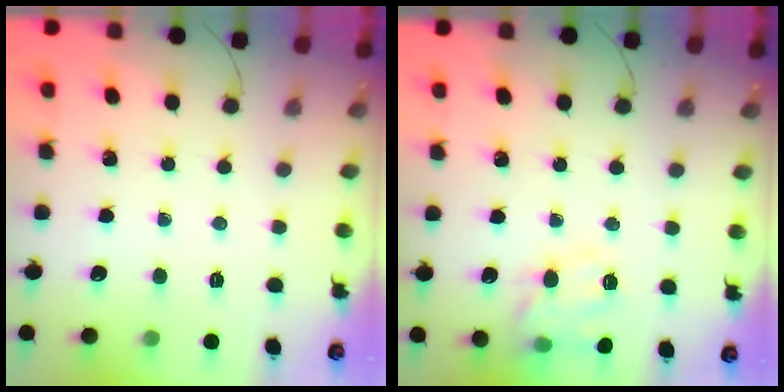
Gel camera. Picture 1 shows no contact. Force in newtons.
{"total": 14.2, "press": 14.1, "slide": 1.7}